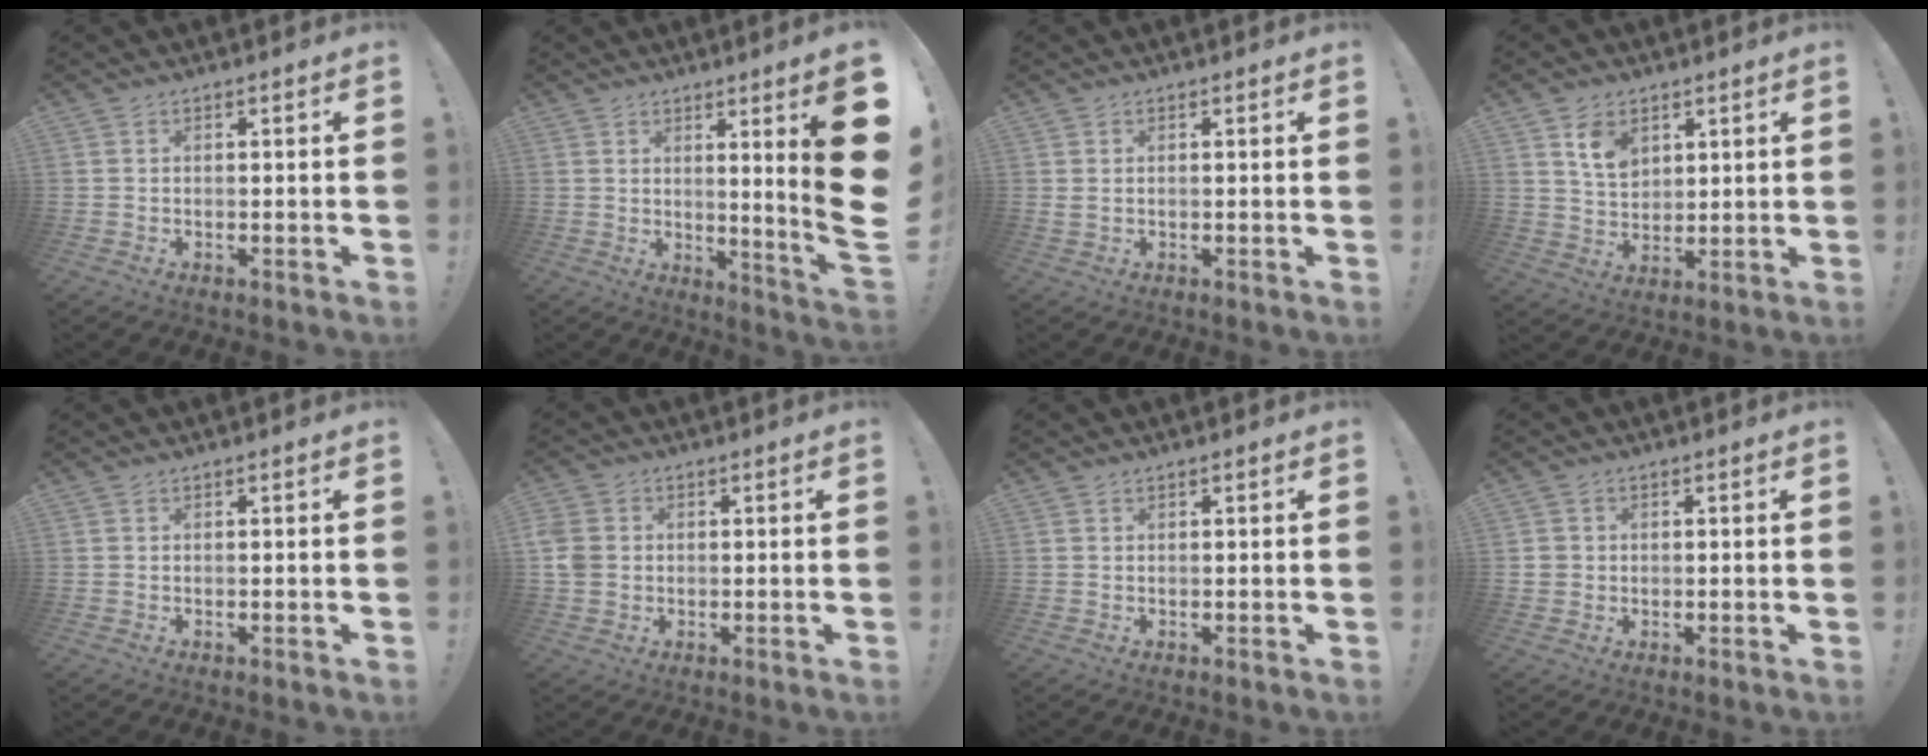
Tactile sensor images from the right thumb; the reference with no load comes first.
{"total": 14.2, "force": [3.2, -1.0, 13.8], "torque": [-0.188, -0.052, 0.035]}
{"total": 1.1, "force": [0.6, 0.1, 0.9], "torque": [-0.011, -0.003, 0.008]}
{"total": 8.4, "force": [4.7, 5.7, 4.0], "torque": [-0.058, -0.023, 0.090]}
{"total": 0.0}
{"total": 5.8, "force": [0.2, 5.1, 2.8], "torque": [-0.067, 0.006, 0.006]}
{"total": 0.0}
{"total": 2.4, "force": [0.2, 2.3, 0.5], "torque": [-0.012, 0.006, 0.006]}